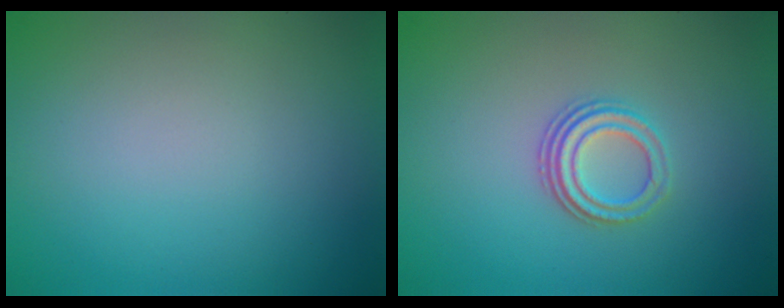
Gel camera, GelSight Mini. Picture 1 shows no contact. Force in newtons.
{"total": 2.9, "press": 2.2, "slide": 1.9}